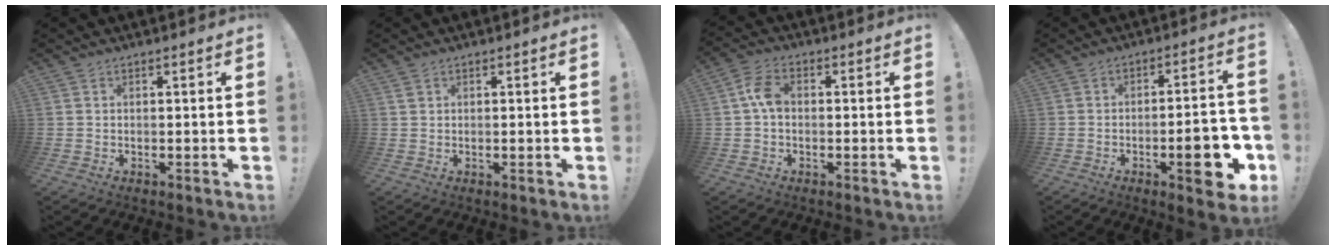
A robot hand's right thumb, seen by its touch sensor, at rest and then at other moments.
{"total": 0.9, "force": [0.5, 0.5, 0.5], "torque": [-0.010, 0.003, 0.009]}
{"total": 5.8, "force": [0.0, 3.7, 4.5], "torque": [-0.083, 0.015, 0.003]}
{"total": 12.6, "force": [-5.0, 3.6, 11.0], "torque": [-0.135, 0.013, -0.071]}